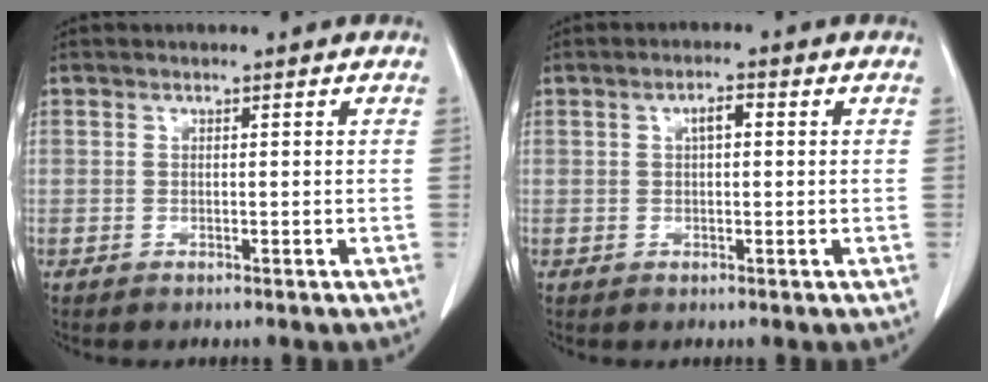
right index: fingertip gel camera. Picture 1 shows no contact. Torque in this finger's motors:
{"motor_torque": [0.27, 0.17, 0.06, 0.04]}